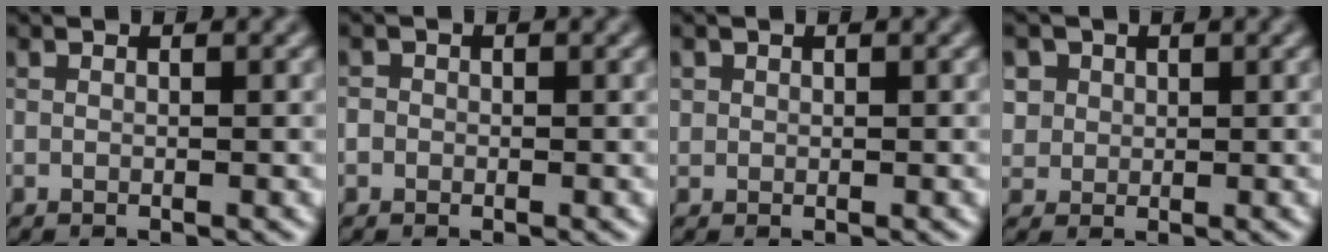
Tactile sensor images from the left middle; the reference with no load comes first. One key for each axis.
{"total": 0.9, "fx": -0.1, "fy": 0.9, "fz": 0.1, "tx": 0.009, "ty": 0.000, "tz": -0.008}
{"total": 0.6, "fx": 0.2, "fy": 0.6, "fz": 0.0, "tx": 0.006, "ty": -0.002, "tz": 0.003}
{"total": 4.0, "fx": 1.8, "fy": 3.3, "fz": 1.3, "tx": -0.027, "ty": 0.010, "tz": 0.031}